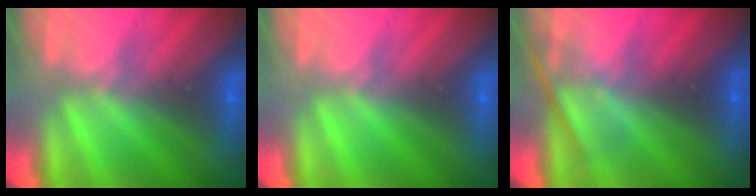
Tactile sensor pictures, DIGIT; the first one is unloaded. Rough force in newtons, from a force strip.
{"total": 0.0}
{"total": 2.4}